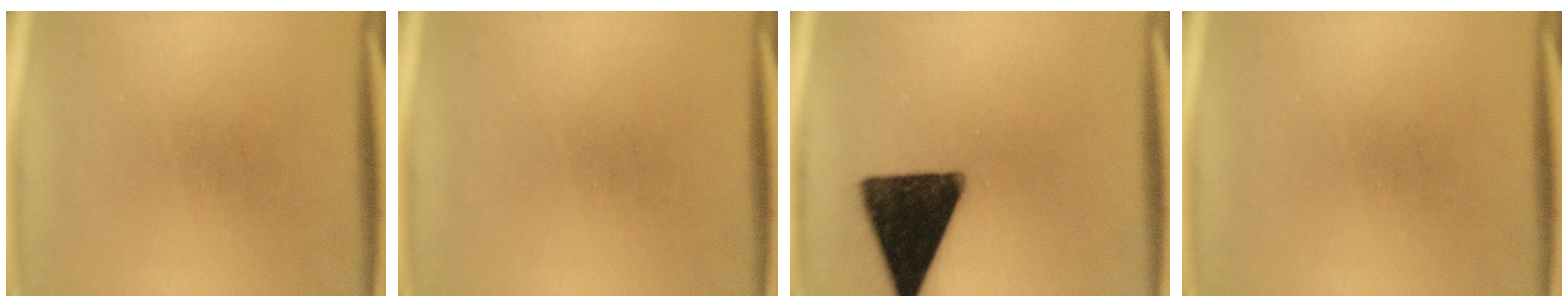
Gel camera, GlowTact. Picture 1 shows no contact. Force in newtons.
{"total": 0.0}
{"total": 16.8}
{"total": 0.0}